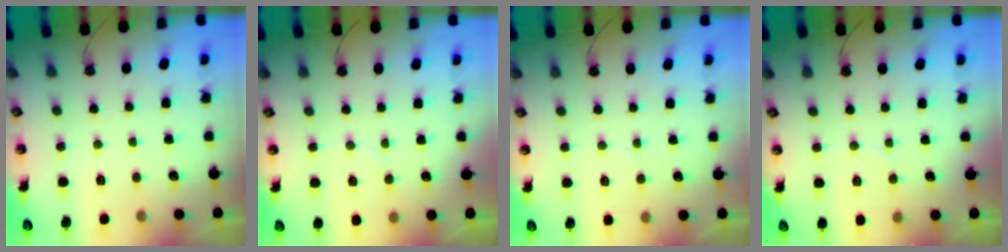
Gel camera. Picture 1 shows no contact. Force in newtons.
{"total": 3.8, "press": 3.6, "slide": 1.2}
{"total": 2.9, "press": 2.9, "slide": 0.2}
{"total": 2.8, "press": 2.8, "slide": 0.4}